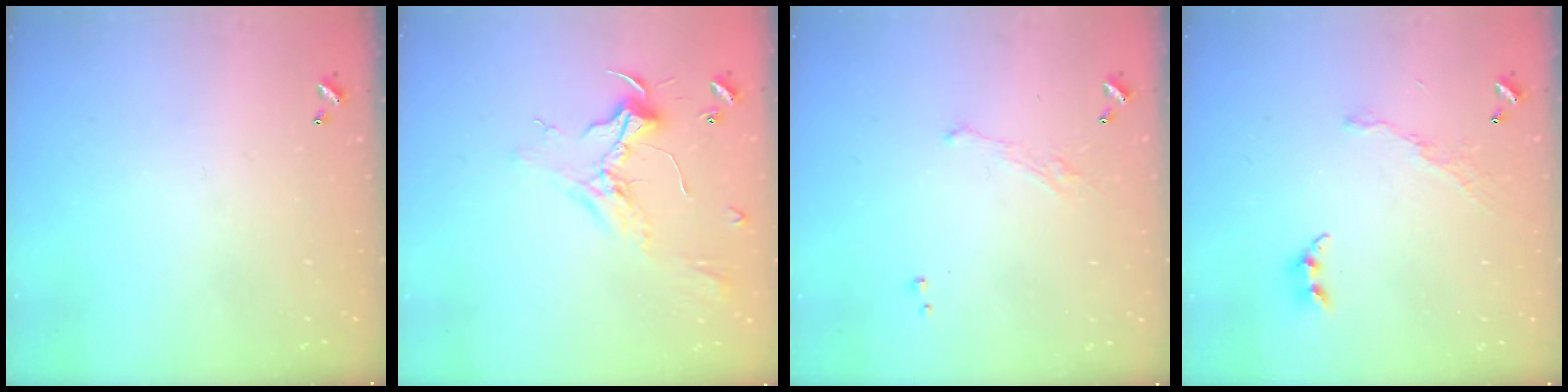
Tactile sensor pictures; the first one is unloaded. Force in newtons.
{"total": 2.4, "press": 2.3, "slide": 0.8}
{"total": 1.9, "press": 1.7, "slide": 0.8}
{"total": 7.1, "press": 7.1, "slide": 0.6}